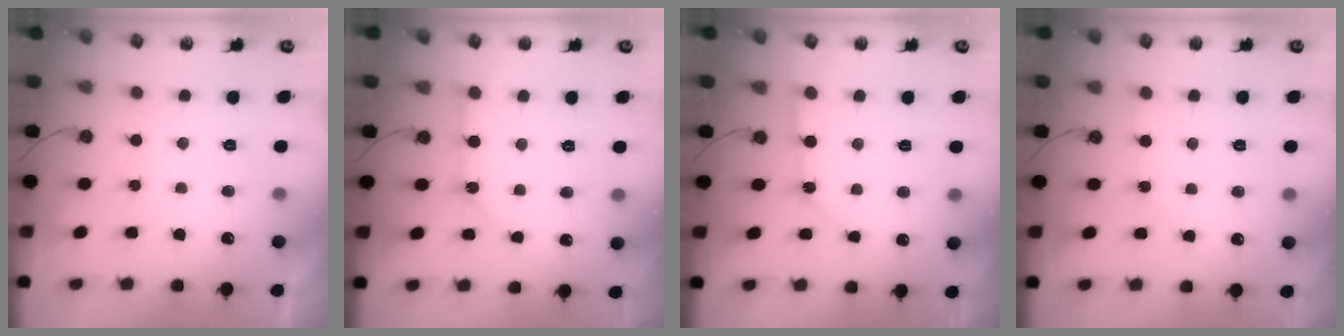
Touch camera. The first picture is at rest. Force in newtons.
{"total": 5.3, "press": 5.2, "slide": 0.4}
{"total": 3.5, "press": 3.4, "slide": 0.2}
{"total": 2.1, "press": 2.0, "slide": 0.3}